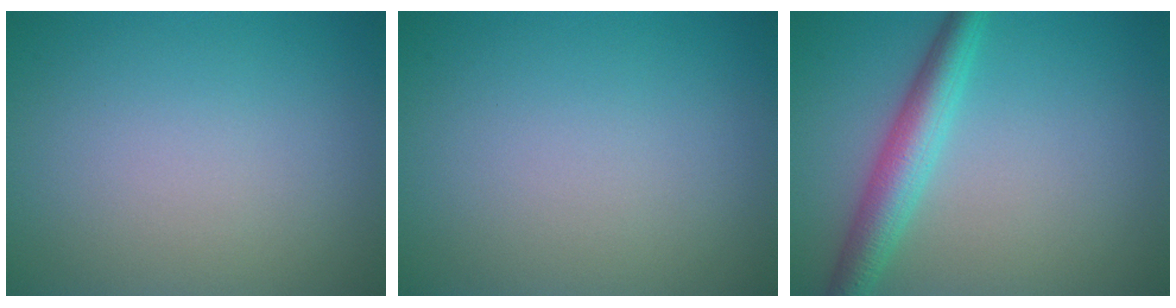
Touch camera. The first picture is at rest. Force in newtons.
{"total": 0.0}
{"total": 4.2, "press": 4.2, "slide": 0.1}